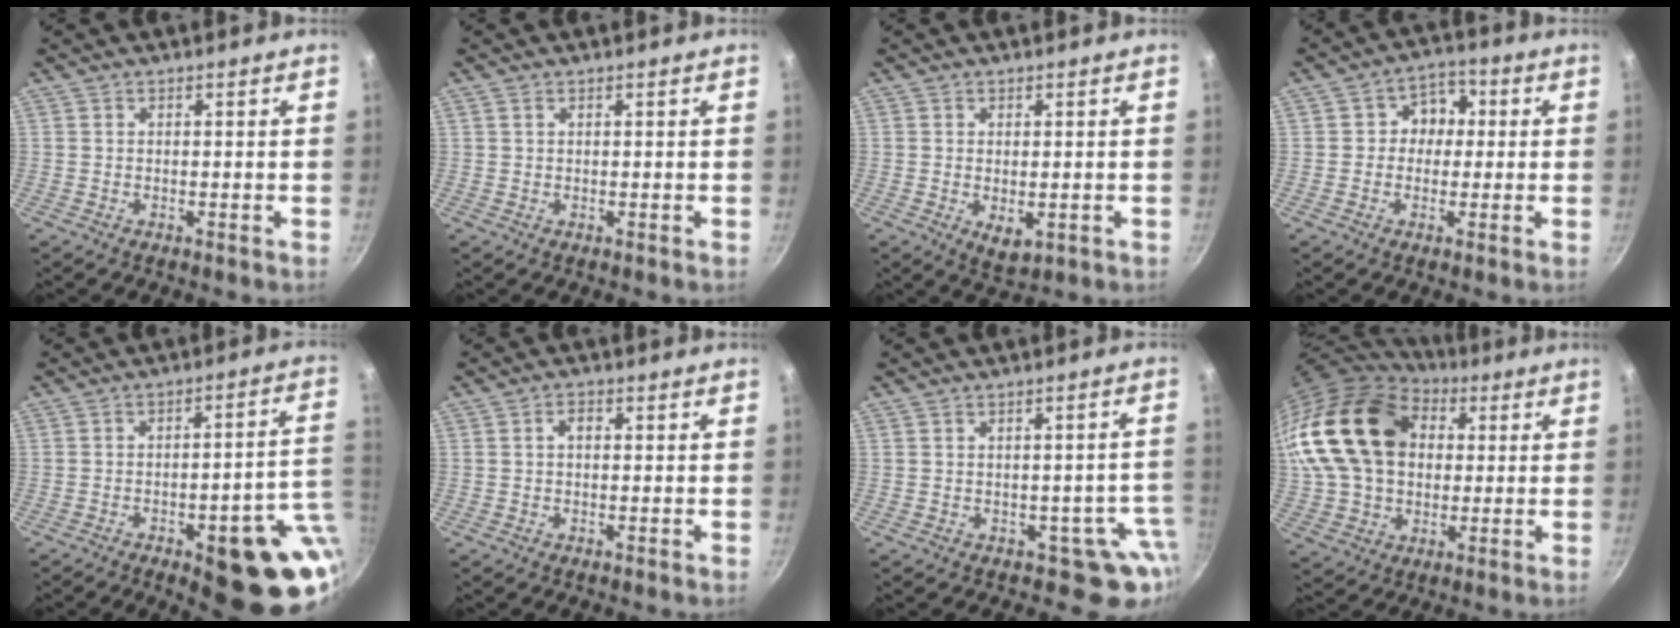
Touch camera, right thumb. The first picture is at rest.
{"total": 0.6, "force": [0.3, 0.4, 0.3], "torque": [-0.007, 0.001, 0.007]}
{"total": 4.2, "force": [-0.7, 2.3, 3.4], "torque": [-0.051, -0.013, -0.004]}
{"total": 6.5, "force": [0.3, 5.6, 3.2], "torque": [0.003, 0.014, -0.006]}
{"total": 18.5, "force": [-5.0, 6.3, 16.7], "torque": [-0.158, 0.020, -0.059]}
{"total": 2.1, "force": [0.3, 1.4, 1.6], "torque": [-0.022, 0.009, 0.003]}
{"total": 7.3, "force": [-2.2, 5.8, 3.7], "torque": [0.030, 0.035, -0.015]}
{"total": 23.7, "force": [5.0, 16.9, 16.0], "torque": [-0.278, 0.022, 0.090]}